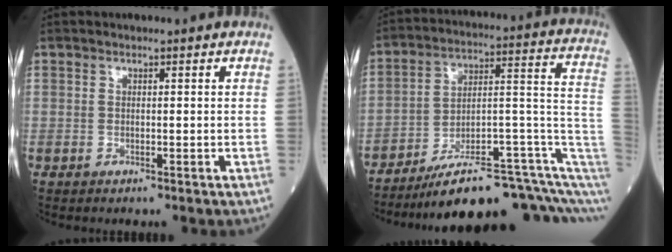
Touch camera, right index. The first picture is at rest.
{"total": 19.4, "force": [-11.4, 3.3, 15.3], "torque": [-0.156, 0.062, -0.175]}